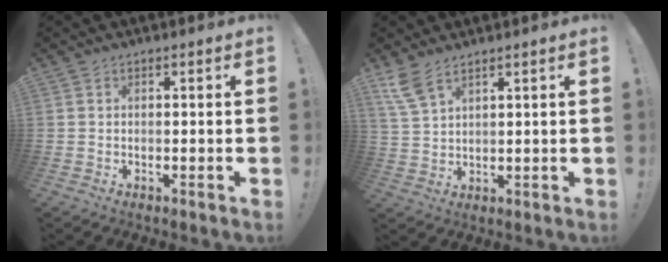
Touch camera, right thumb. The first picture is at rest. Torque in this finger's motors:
{"motor_torque": [-0.59, 0.61, 0.14, -0.04, 0.18]}